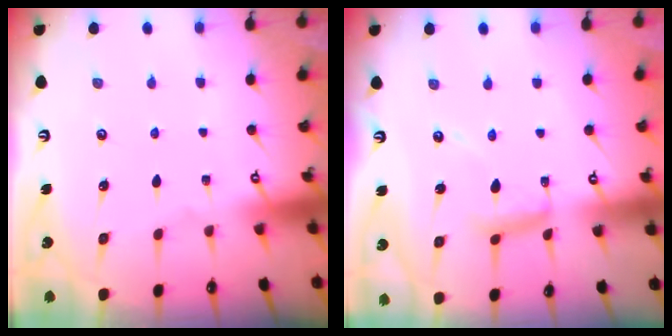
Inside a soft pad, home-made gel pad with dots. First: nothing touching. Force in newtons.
{"total": 10.4, "press": 10.3, "slide": 0.9}